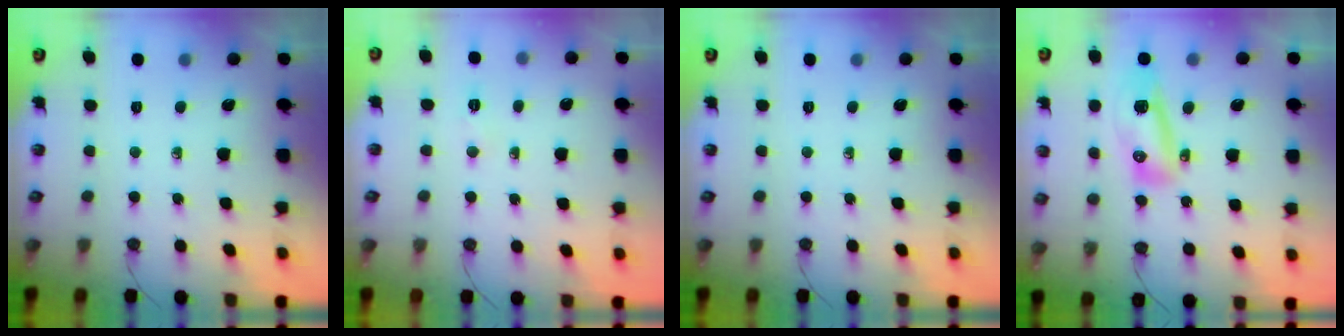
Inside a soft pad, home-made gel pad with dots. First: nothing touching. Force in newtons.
{"total": 21.7, "press": 6.6, "slide": 20.7}
{"total": 0.0}
{"total": 10.5, "press": 10.4, "slide": 1.1}